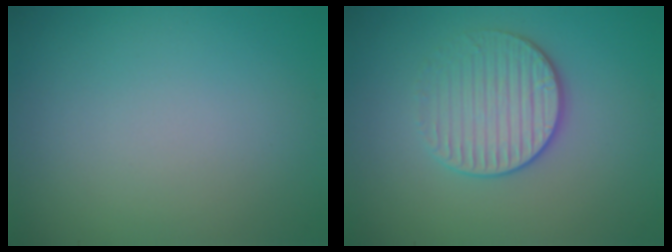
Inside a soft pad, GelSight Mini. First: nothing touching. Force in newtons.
{"total": 3.3, "press": 3.1, "slide": 1.2}